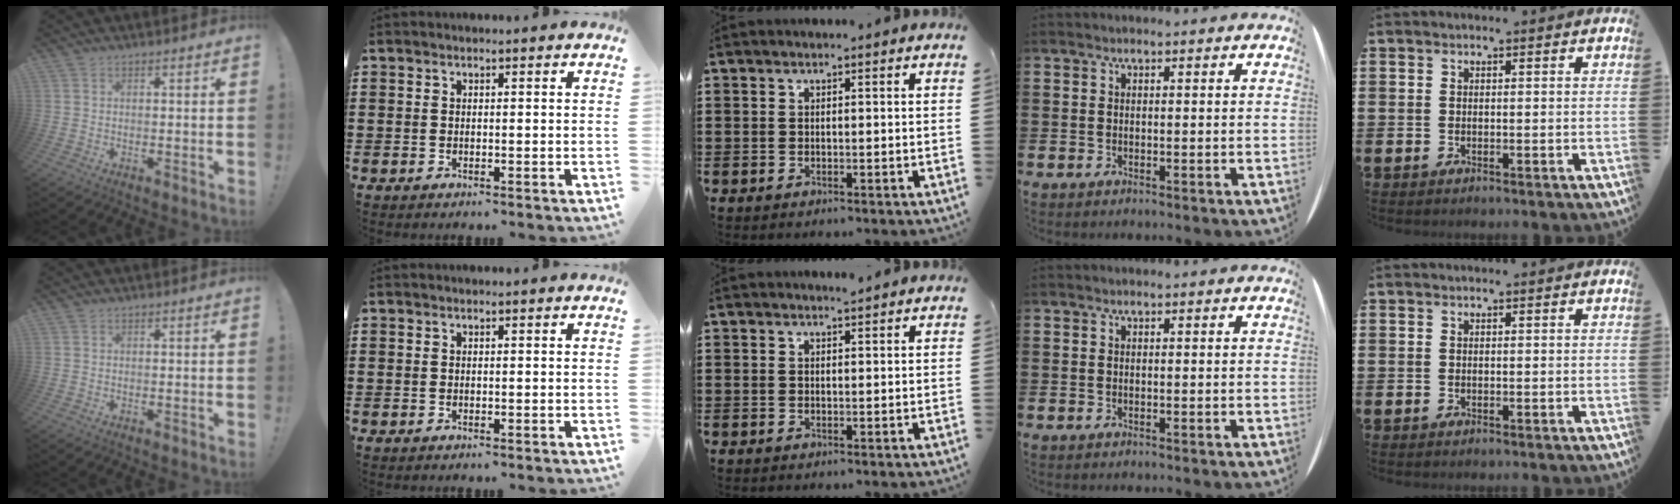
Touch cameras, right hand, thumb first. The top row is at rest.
{"middle": {"total": 0.5, "force": [0.5, -0.2, 0.0], "torque": [-0.009, 0.000, 0.011]}}